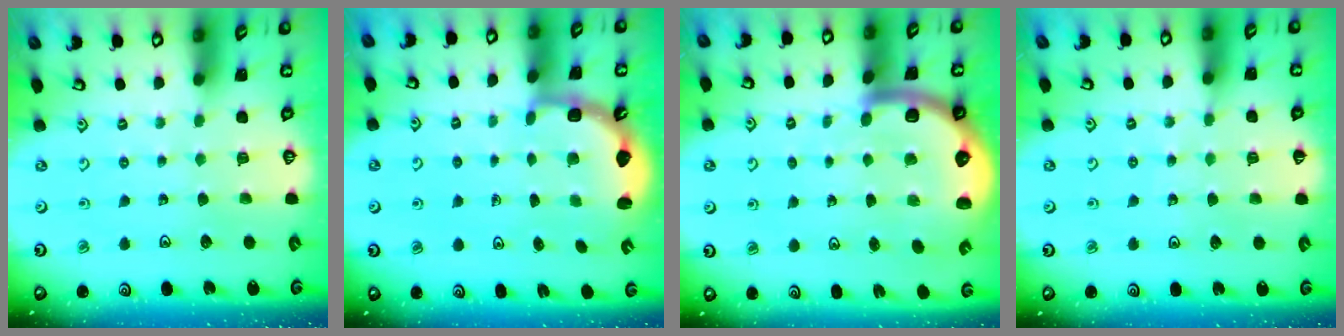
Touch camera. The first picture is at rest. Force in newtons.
{"total": 3.4, "press": 2.4, "slide": 2.4}
{"total": 7.6, "press": 7.4, "slide": 1.8}
{"total": 5.5, "press": 5.4, "slide": 0.7}